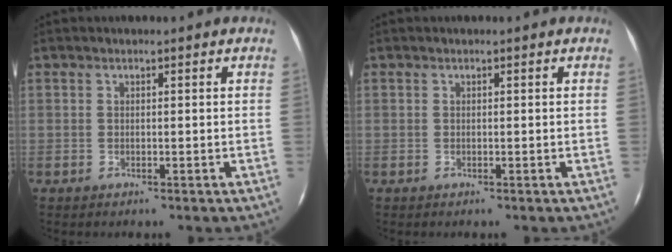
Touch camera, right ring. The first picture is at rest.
{"total": 0.0}